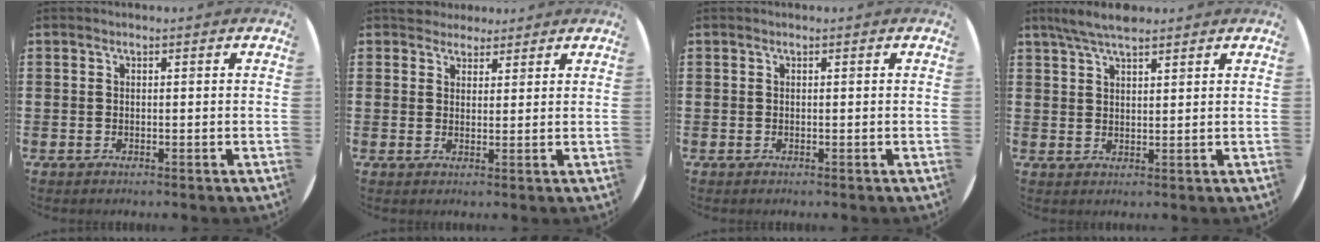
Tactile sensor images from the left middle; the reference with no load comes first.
{"total": 3.1, "force": [2.8, 1.1, -0.1], "torque": [0.002, -0.004, 0.054]}
{"total": 0.0}
{"total": 4.6, "force": [3.8, 1.0, 2.3], "torque": [-0.053, -0.003, 0.070]}